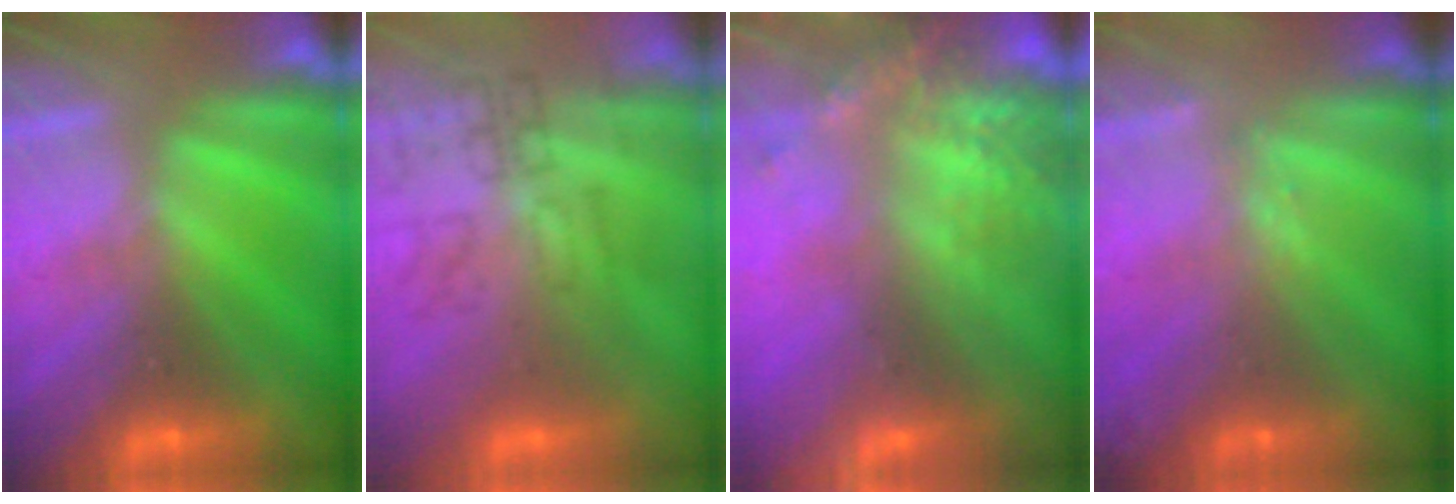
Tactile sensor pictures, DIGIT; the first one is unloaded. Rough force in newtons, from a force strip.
{"total": 4.6}
{"total": 6.7}
{"total": 1.7}